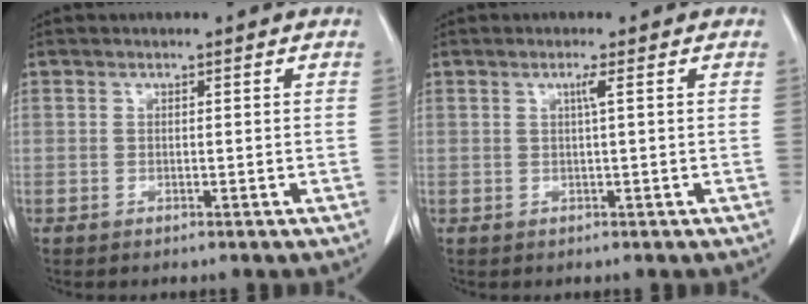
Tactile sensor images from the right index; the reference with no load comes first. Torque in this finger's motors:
{"motor_torque": [0.16, -0.03, 0.02, 0.02]}